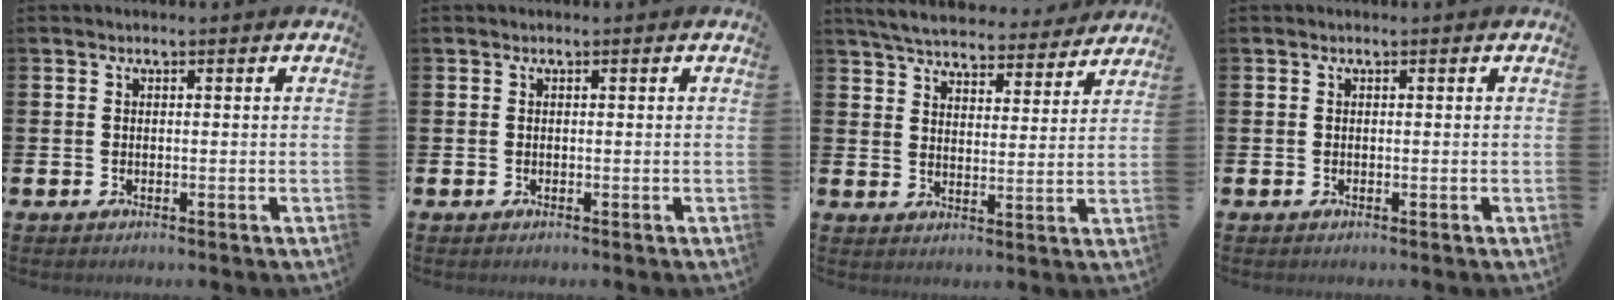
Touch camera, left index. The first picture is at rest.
{"total": 0.0}
{"total": 5.9, "force": [5.7, 1.0, 1.0], "torque": [-0.043, -0.039, 0.099]}
{"total": 0.0}